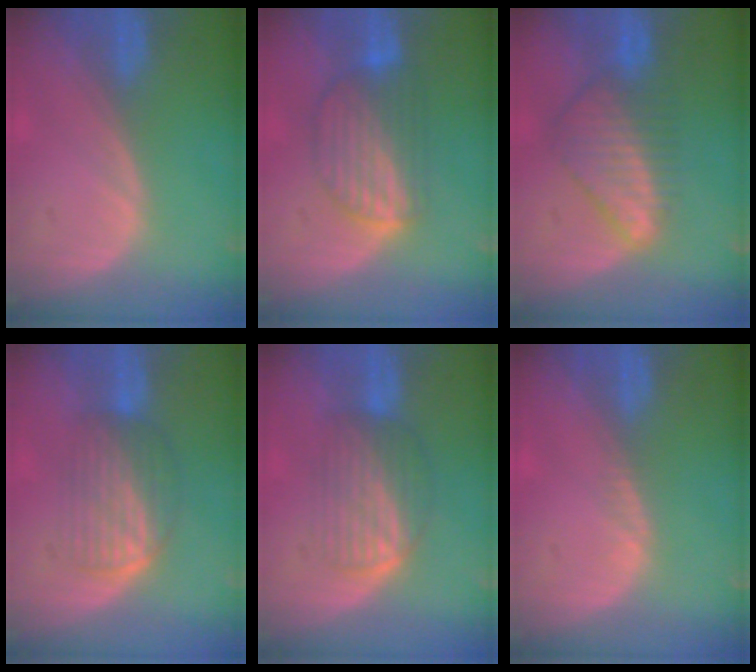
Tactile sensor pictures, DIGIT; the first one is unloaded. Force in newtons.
{"total": 7.4, "press": 7.2, "slide": 1.7}
{"total": 7.7, "press": 7.0, "slide": 3.2}
{"total": 6.0, "press": 5.8, "slide": 1.5}
{"total": 6.2, "press": 6.0, "slide": 1.5}
{"total": 0.7, "press": 0.6, "slide": 0.4}